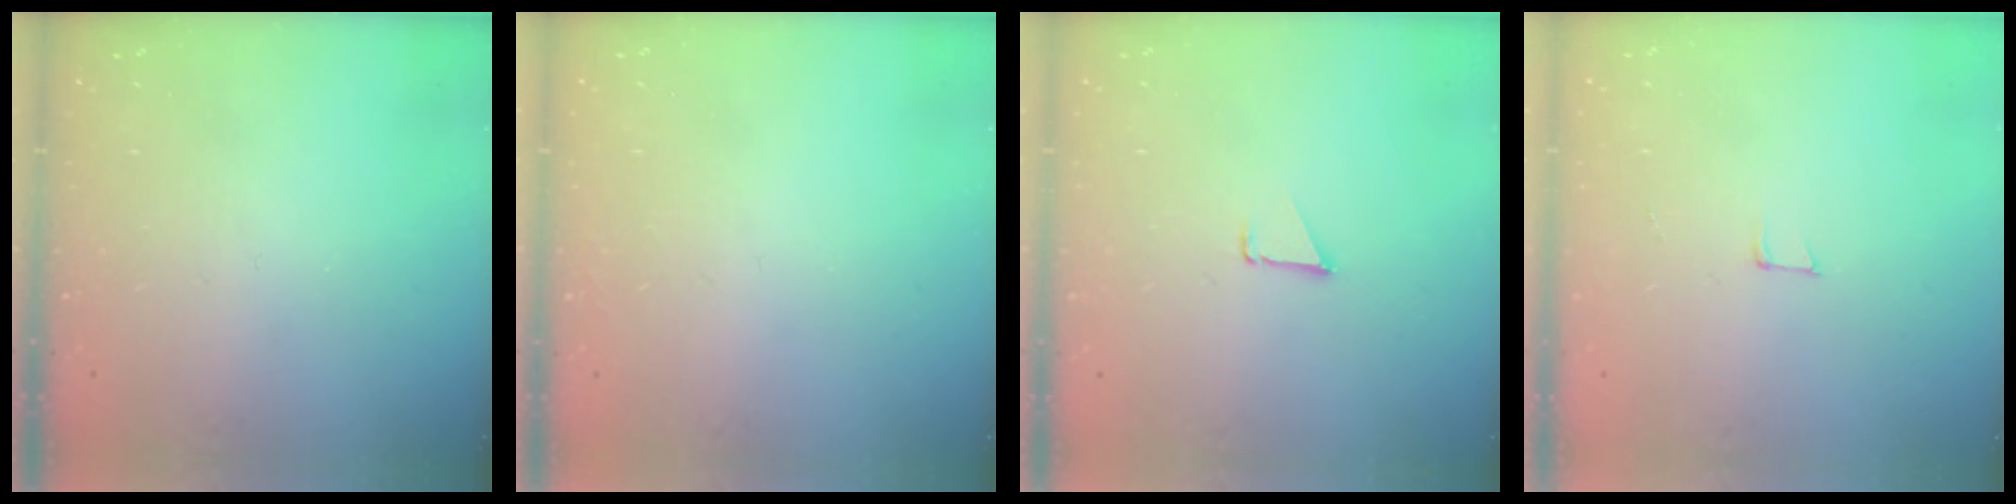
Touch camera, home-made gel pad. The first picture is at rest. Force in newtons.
{"total": 1.5, "press": 1.5, "slide": 0.1}
{"total": 0.7, "press": 0.7, "slide": 0.1}
{"total": 4.4, "press": 4.4, "slide": 0.3}